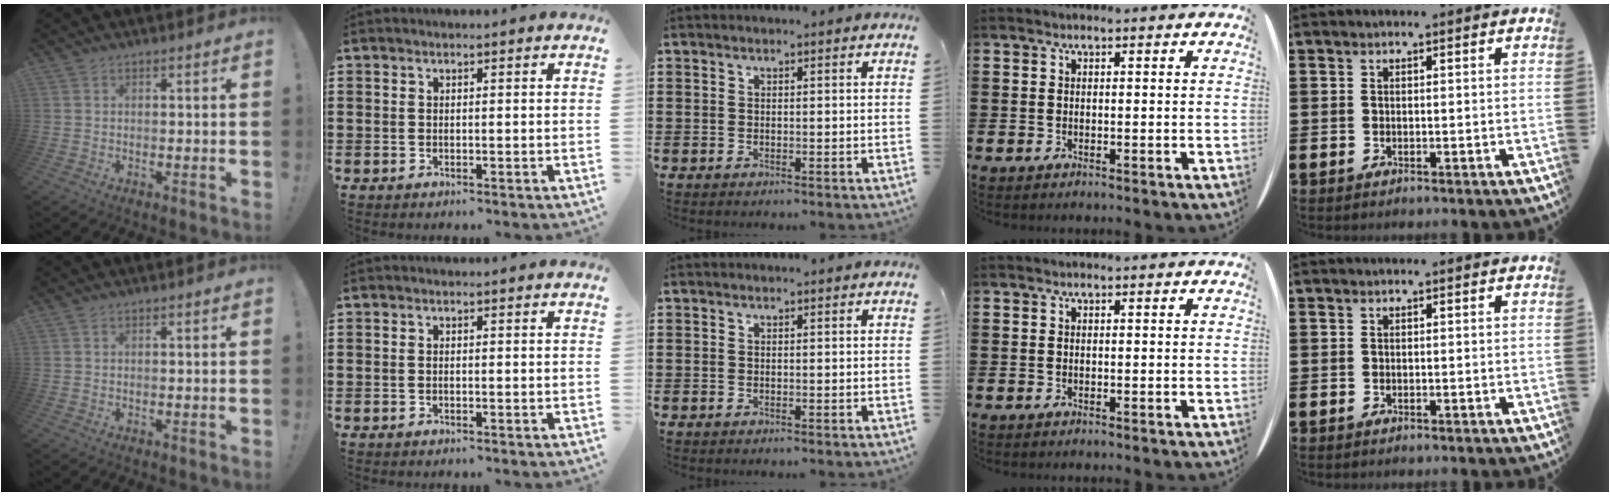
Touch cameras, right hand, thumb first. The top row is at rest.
{}